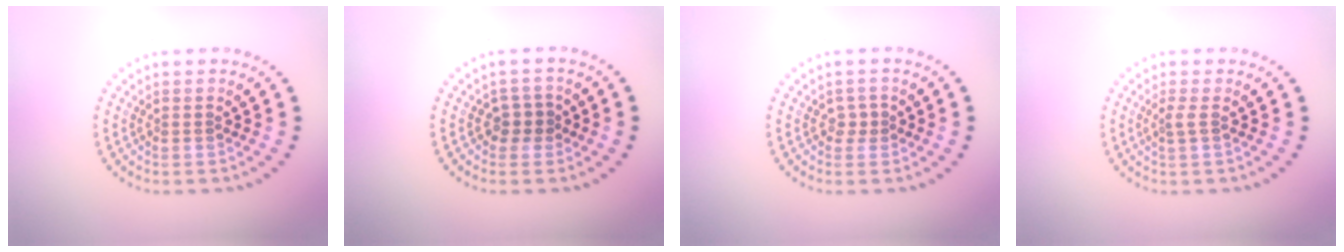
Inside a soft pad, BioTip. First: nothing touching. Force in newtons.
{"total": 1.7, "press": 1.5, "slide": 0.9}
{"total": 1.0, "press": 0.9, "slide": 0.5}
{"total": 1.0, "press": 0.5, "slide": 0.8}